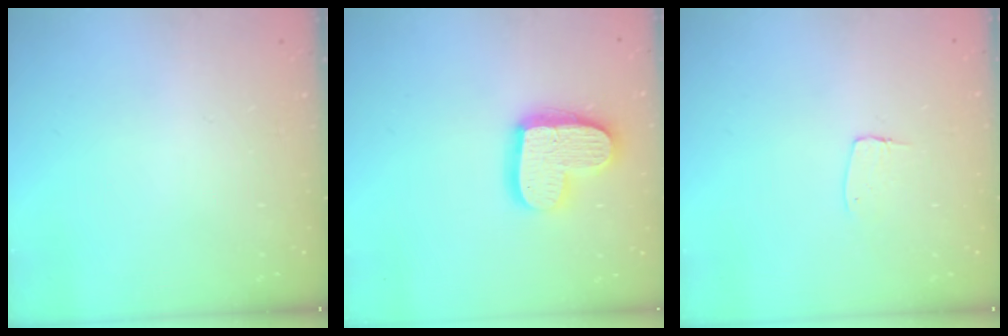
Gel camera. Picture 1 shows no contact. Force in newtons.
{"total": 16.2, "press": 16.1, "slide": 1.3}
{"total": 4.6, "press": 4.6, "slide": 0.3}